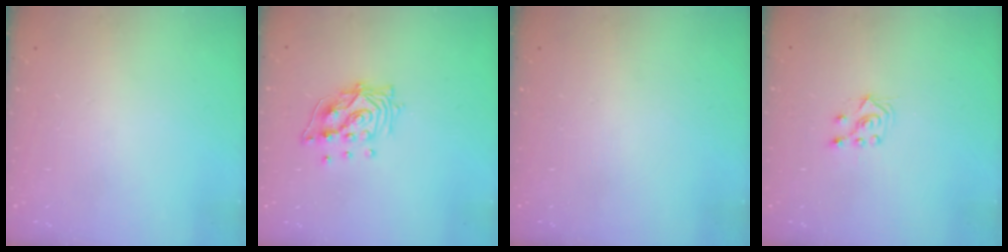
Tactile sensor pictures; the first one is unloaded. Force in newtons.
{"total": 12.0, "press": 12.0, "slide": 1.1}
{"total": 0.0}
{"total": 5.7, "press": 5.7, "slide": 0.8}